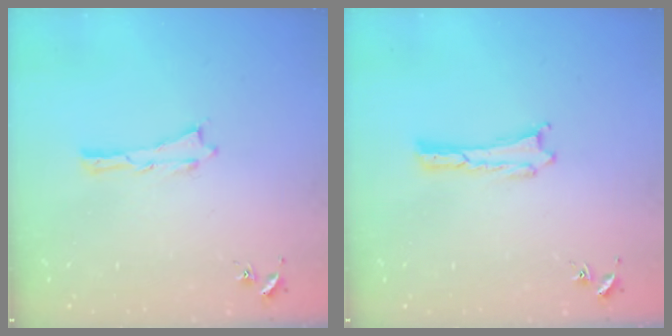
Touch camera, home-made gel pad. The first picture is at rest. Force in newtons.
{"total": 0.0}